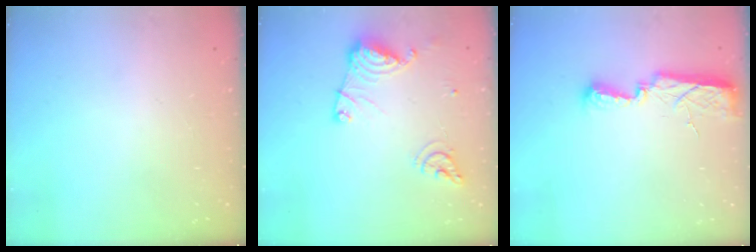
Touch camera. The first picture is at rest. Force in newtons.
{"total": 13.6, "press": 13.5, "slide": 1.5}
{"total": 7.5, "press": 7.5, "slide": 0.8}